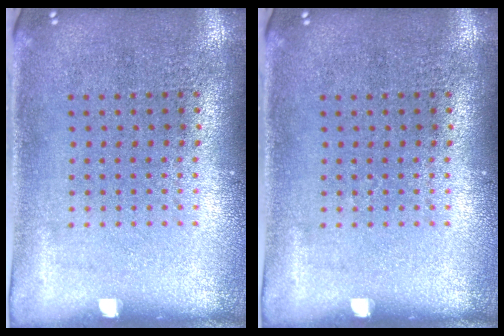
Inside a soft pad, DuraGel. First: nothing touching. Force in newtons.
{"total": 0.0}